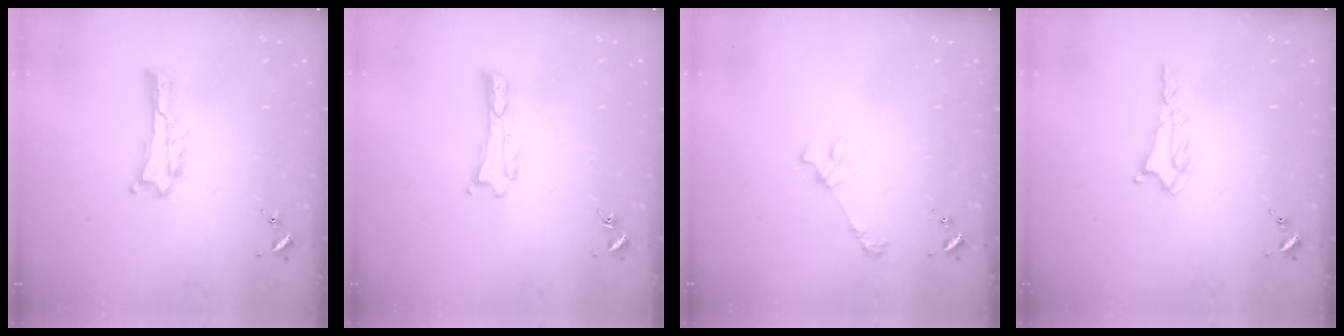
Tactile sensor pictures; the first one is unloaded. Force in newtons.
{"total": 0.0}
{"total": 2.4, "press": 2.4, "slide": 0.3}
{"total": 1.8, "press": 1.8, "slide": 0.2}